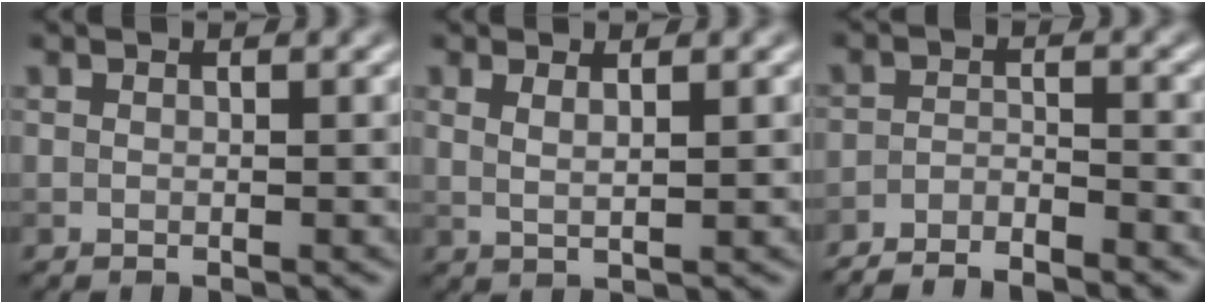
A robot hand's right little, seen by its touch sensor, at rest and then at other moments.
{"total": 1.7, "force": [0.9, 0.5, 1.3], "torque": [-0.019, -0.002, 0.013]}
{"total": 4.4, "force": [-4.1, 0.5, 1.5], "torque": [-0.031, -0.003, -0.074]}